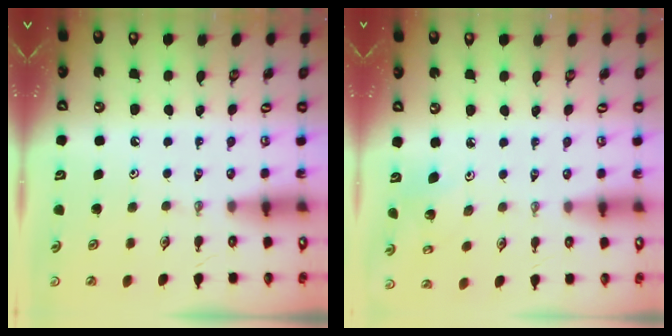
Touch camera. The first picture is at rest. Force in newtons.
{"total": 3.6, "press": 3.5, "slide": 0.7}